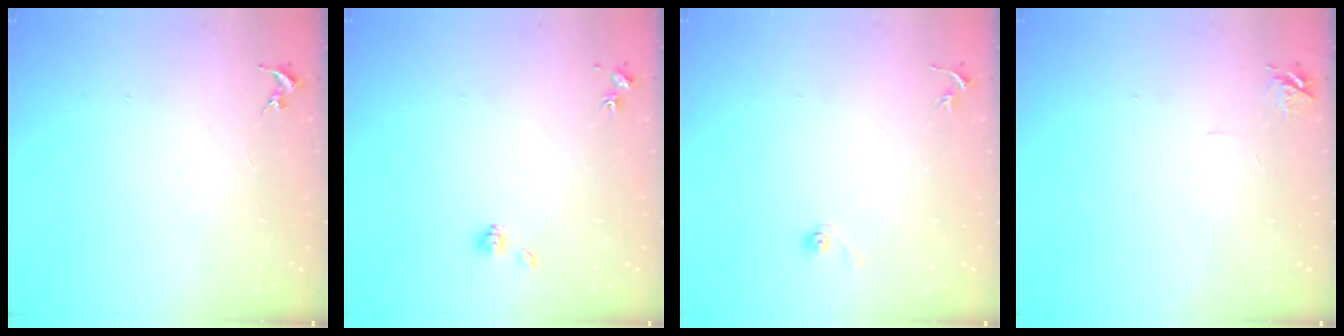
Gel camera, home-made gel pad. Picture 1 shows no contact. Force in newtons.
{"total": 5.0, "press": 4.6, "slide": 1.7}
{"total": 4.0, "press": 3.3, "slide": 2.2}
{"total": 5.8, "press": 5.8, "slide": 0.7}